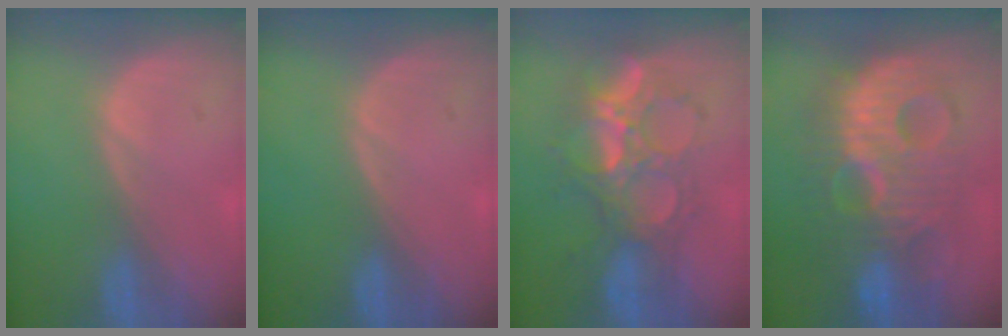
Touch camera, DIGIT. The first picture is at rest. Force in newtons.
{"total": 0.0}
{"total": 8.9, "press": 8.5, "slide": 2.8}
{"total": 12.1, "press": 12.1, "slide": 0.8}